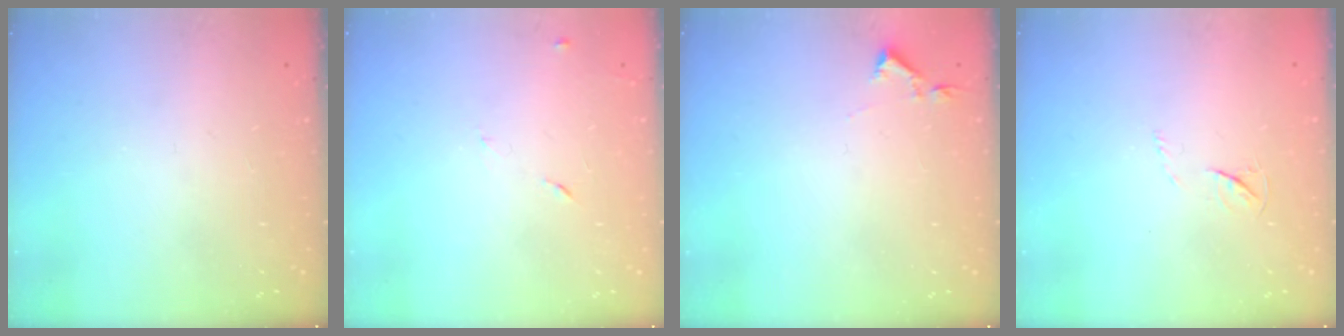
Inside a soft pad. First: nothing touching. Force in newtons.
{"total": 6.7, "press": 6.7, "slide": 0.8}
{"total": 2.9, "press": 2.9, "slide": 0.5}
{"total": 3.6, "press": 3.6, "slide": 0.5}